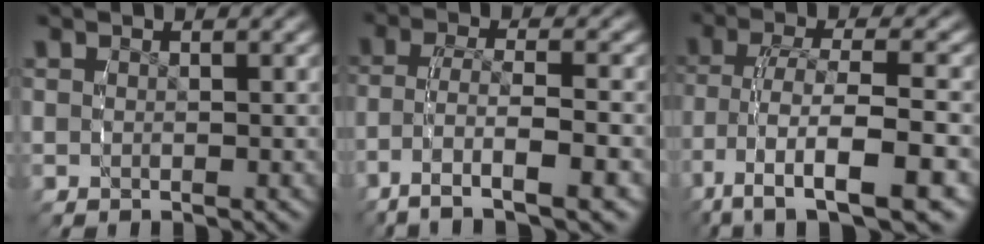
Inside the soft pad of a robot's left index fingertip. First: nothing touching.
{"total": 5.4, "force": [-3.0, 2.0, 4.0], "torque": [-0.091, -0.030, -0.030]}
{"total": 9.2, "force": [-5.4, 4.1, 6.3], "torque": [-0.140, -0.044, -0.054]}